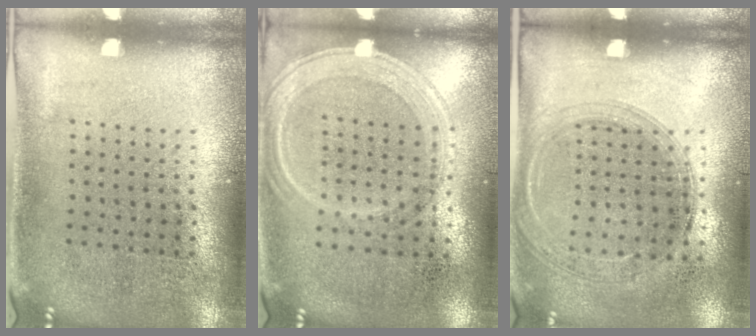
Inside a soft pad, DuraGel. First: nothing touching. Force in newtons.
{"total": 1.2, "press": 1.2, "slide": 0.4}
{"total": 1.5, "press": 1.4, "slide": 0.3}